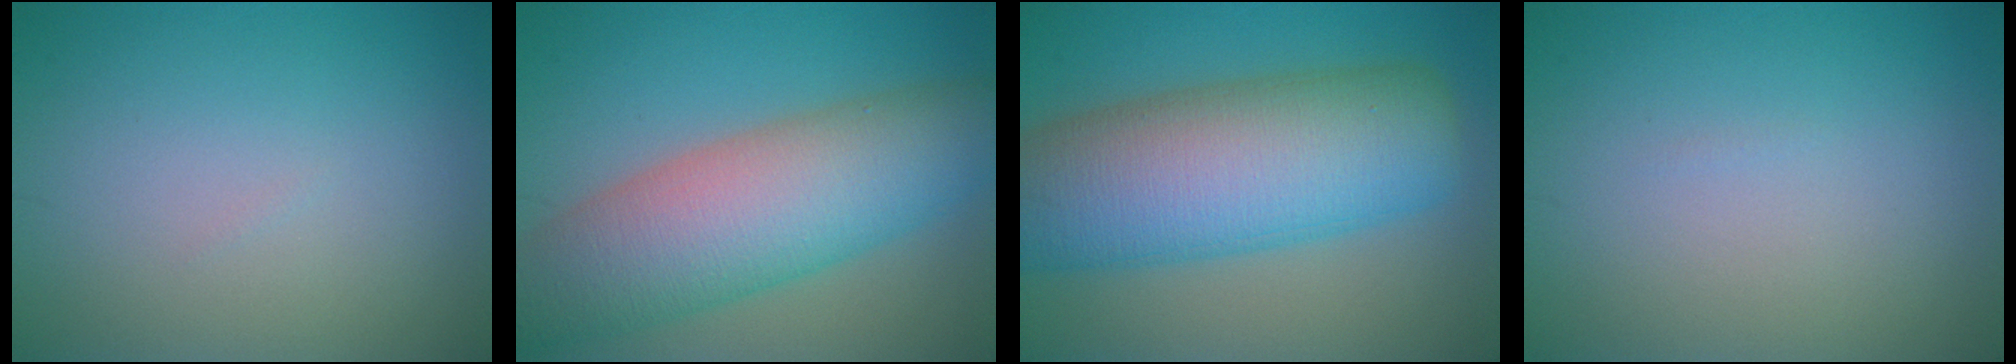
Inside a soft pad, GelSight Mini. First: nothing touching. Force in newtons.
{"total": 10.6, "press": 10.6, "slide": 0.5}
{"total": 13.4, "press": 13.4, "slide": 0.5}
{"total": 0.0}